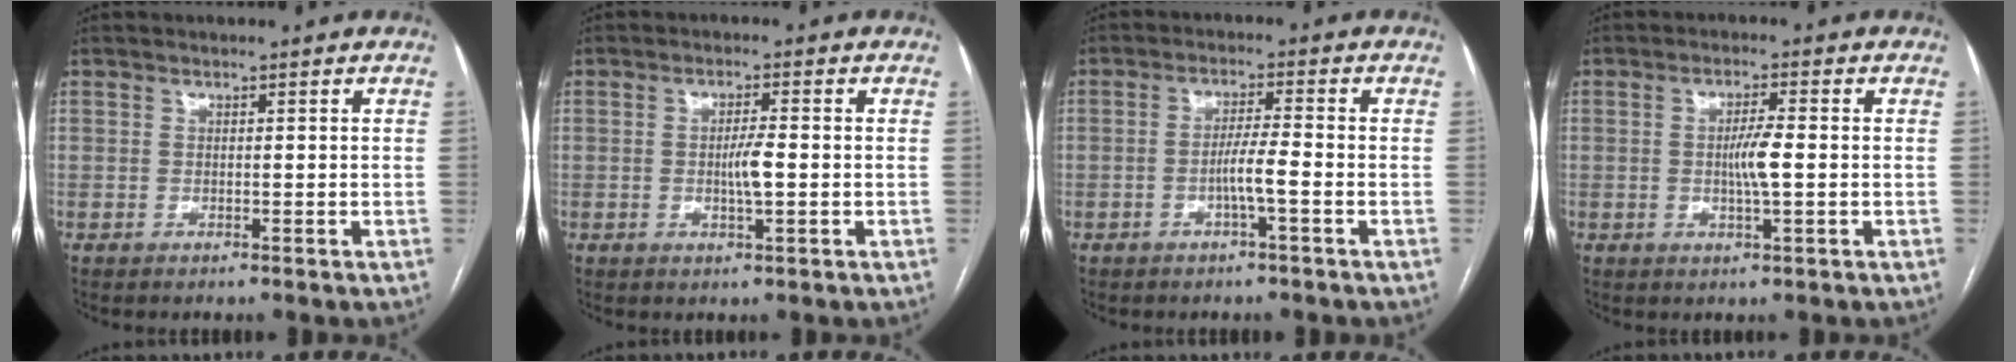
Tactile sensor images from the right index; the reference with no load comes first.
{"total": 3.4, "force": [-0.4, 0.4, 3.4], "torque": [-0.061, -0.002, -0.006]}
{"total": 4.0, "force": [-1.5, -0.3, 3.7], "torque": [-0.069, 0.004, -0.028]}
{"total": 4.2, "force": [-0.3, 0.3, 4.2], "torque": [-0.078, -0.003, -0.005]}